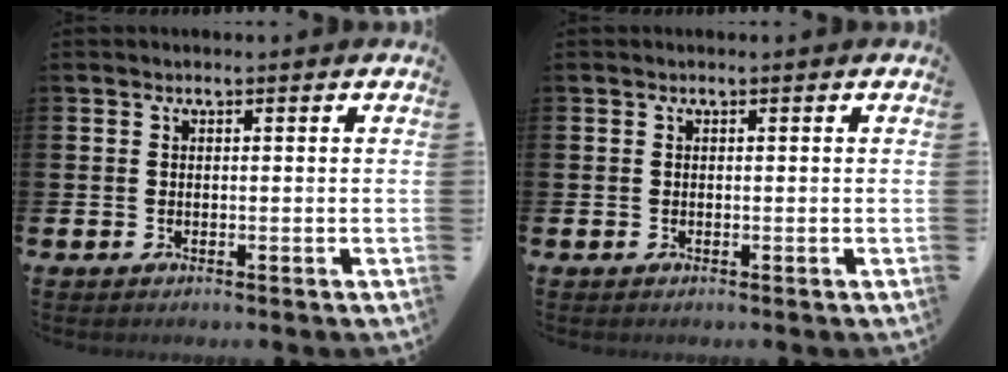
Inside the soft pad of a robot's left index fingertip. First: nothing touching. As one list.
[{"total": 0.0}]